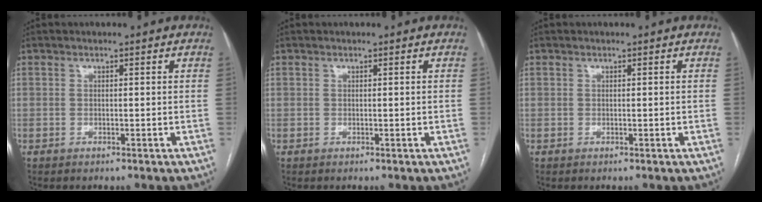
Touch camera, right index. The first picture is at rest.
{"total": 0.0}
{"total": 0.0}